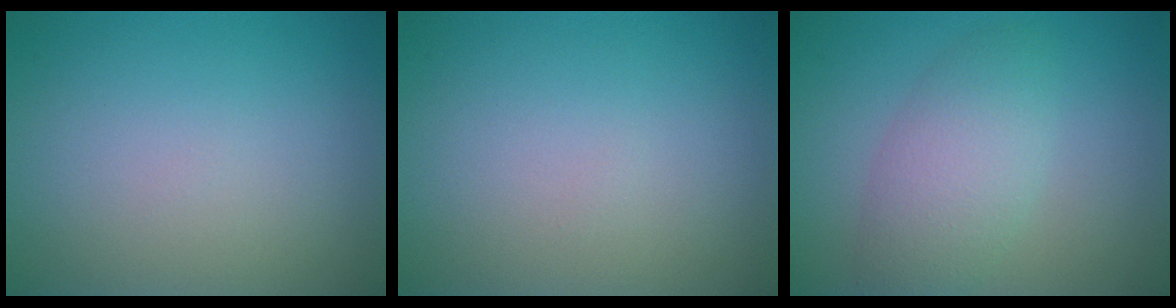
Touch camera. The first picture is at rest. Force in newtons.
{"total": 0.0}
{"total": 4.4, "press": 4.4, "slide": 0.2}